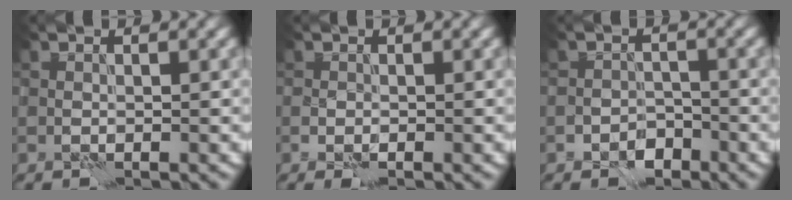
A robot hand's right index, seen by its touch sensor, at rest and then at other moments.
{"total": 1.0, "force": [-0.3, 0.3, 0.9], "torque": [-0.020, -0.001, -0.004]}
{"total": 2.0, "force": [-1.6, 1.1, 0.6], "torque": [-0.003, 0.005, -0.030]}